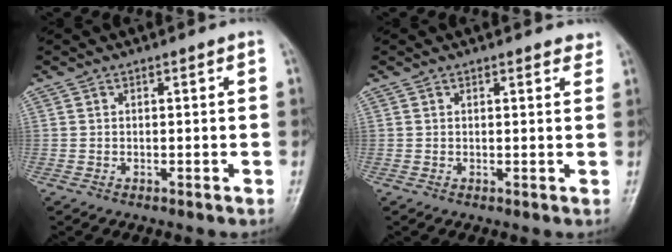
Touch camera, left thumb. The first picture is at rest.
{"total": 2.4, "force": [2.1, 0.8, 0.8], "torque": [0.004, -0.007, 0.017]}